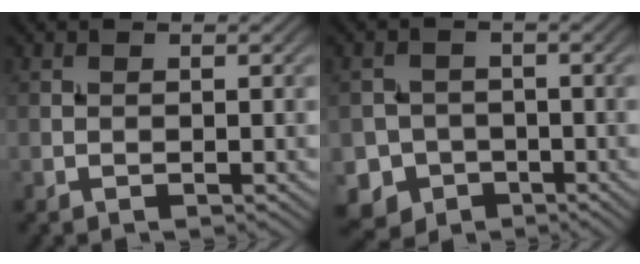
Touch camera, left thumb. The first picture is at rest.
{"total": 5.2, "force": [-2.3, 4.5, 1.0], "torque": [-0.017, -0.006, -0.054]}